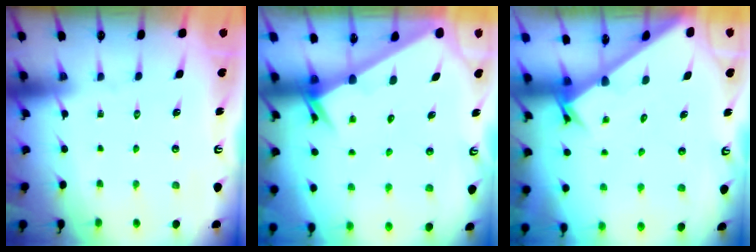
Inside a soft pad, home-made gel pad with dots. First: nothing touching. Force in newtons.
{"total": 2.7, "press": 2.7, "slide": 0.1}
{"total": 2.4, "press": 2.4, "slide": 0.2}